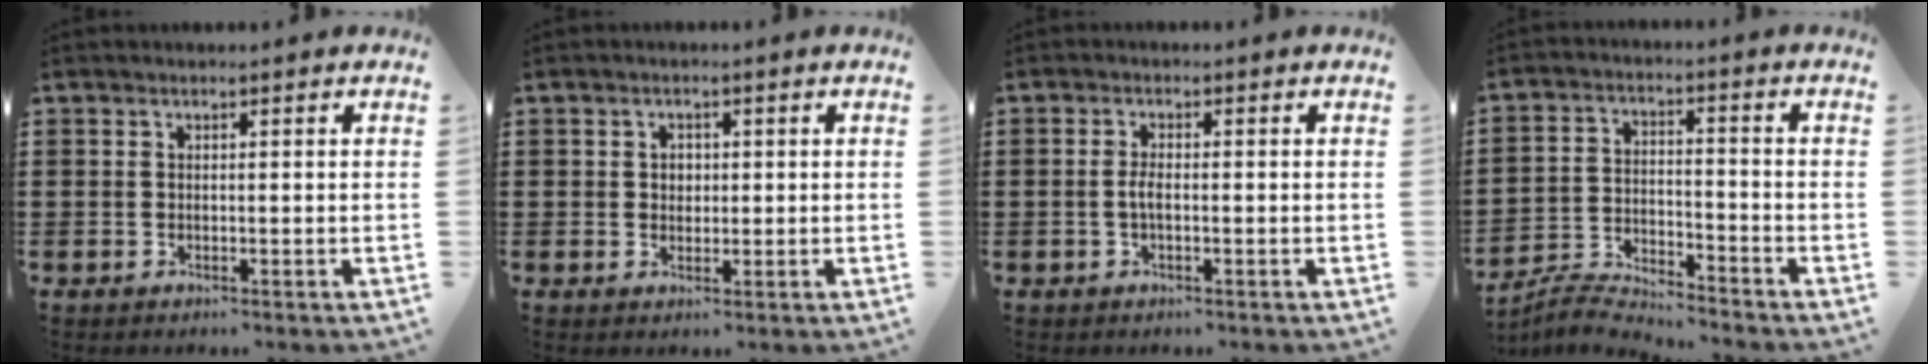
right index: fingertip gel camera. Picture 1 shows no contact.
{"total": 1.6, "force": [0.2, 1.4, 0.6], "torque": [-0.016, 0.011, 0.001]}
{"total": 2.0, "force": [-0.4, 0.6, 1.9], "torque": [-0.043, -0.002, -0.010]}
{"total": 5.0, "force": [-5.0, 0.1, 0.5], "torque": [-0.026, 0.001, -0.104]}